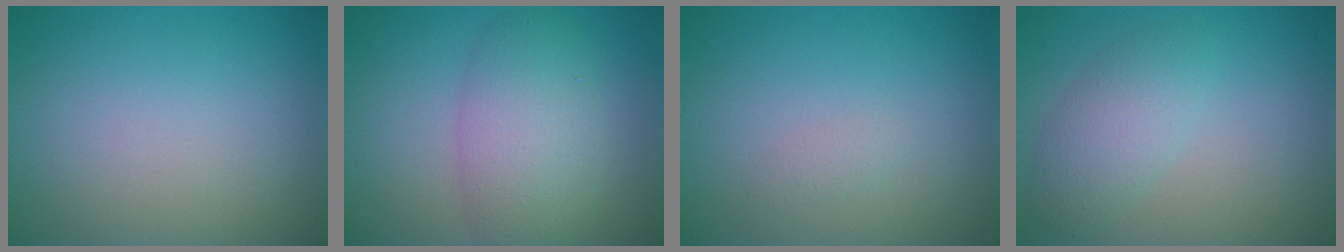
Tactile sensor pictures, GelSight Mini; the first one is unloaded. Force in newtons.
{"total": 5.7, "press": 5.7, "slide": 0.3}
{"total": 0.6, "press": 0.6, "slide": 0.0}
{"total": 3.2, "press": 3.2, "slide": 0.1}